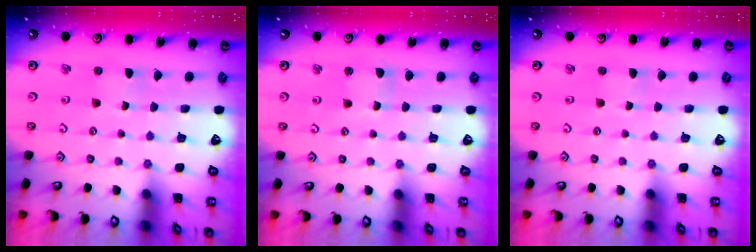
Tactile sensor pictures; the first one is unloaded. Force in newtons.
{"total": 2.2, "press": 2.2, "slide": 0.4}
{"total": 0.0}